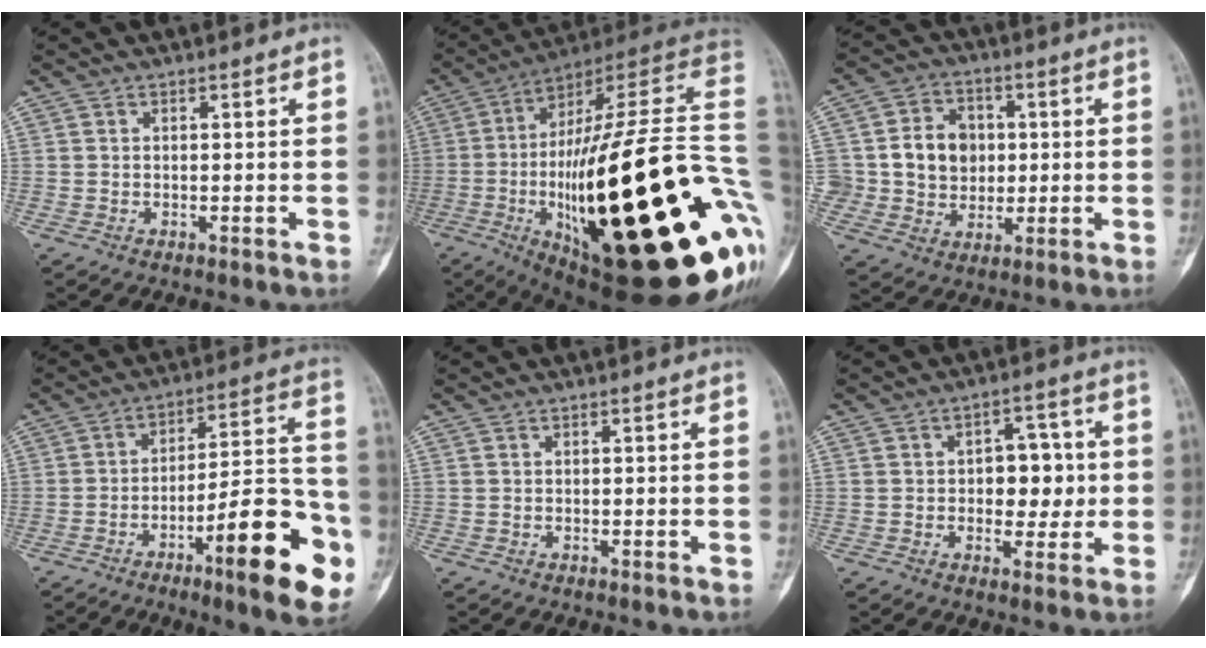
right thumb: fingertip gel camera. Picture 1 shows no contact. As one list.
[{"total": 46.6, "force": [-9.1, 12.9, 43.8], "torque": [-0.578, 0.048, -0.137]}, {"total": 11.3, "force": [1.1, 9.9, 5.3], "torque": [-0.047, 0.006, 0.024]}, {"total": 20.8, "force": [-9.0, 4.8, 18.2], "torque": [-0.239, 0.052, -0.130]}, {"total": 0.0}, {"total": 8.3, "force": [0.2, 5.4, 6.3], "torque": [-0.043, 0.010, 0.004]}]